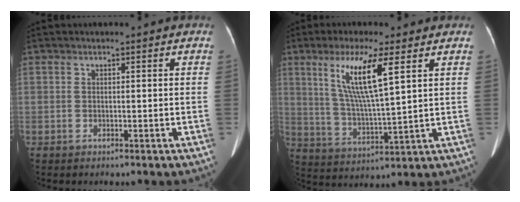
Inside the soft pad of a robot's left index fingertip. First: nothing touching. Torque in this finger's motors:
{"motor_torque": [1.32, -0.82, 0.23, 0.06]}